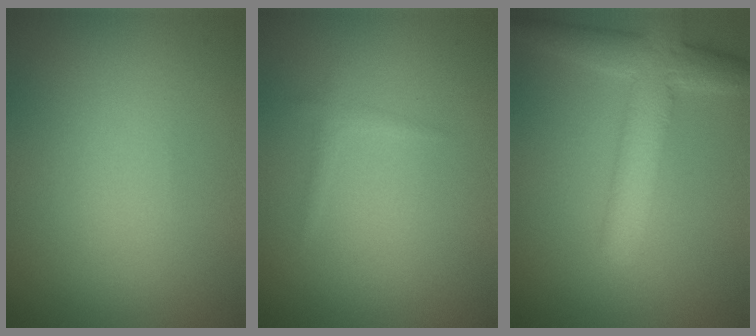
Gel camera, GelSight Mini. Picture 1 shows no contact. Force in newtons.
{"total": 0.8, "press": 0.8, "slide": 0.0}
{"total": 5.3, "press": 5.3, "slide": 0.2}